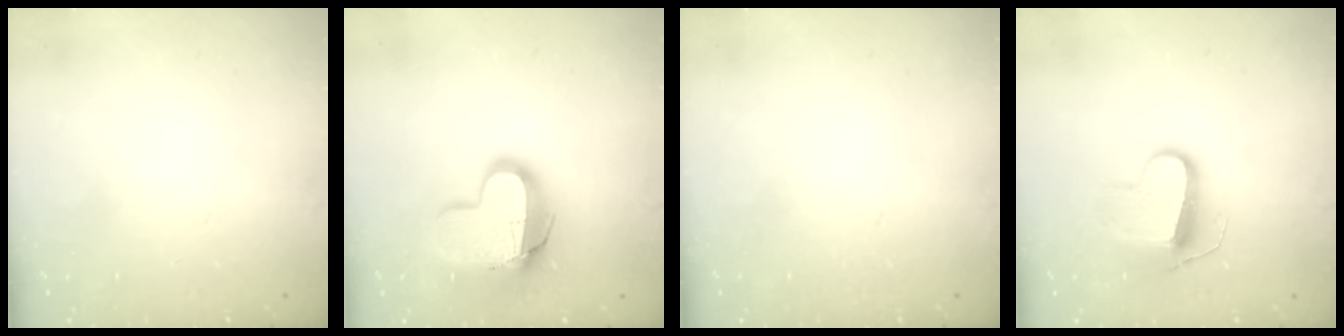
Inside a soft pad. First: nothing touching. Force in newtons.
{"total": 15.0, "press": 14.9, "slide": 1.3}
{"total": 0.0}
{"total": 9.9, "press": 9.9, "slide": 0.2}